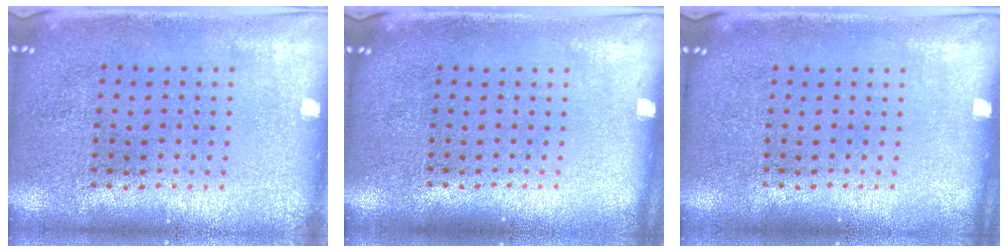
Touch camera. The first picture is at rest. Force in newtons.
{"total": 0.0}
{"total": 0.0}